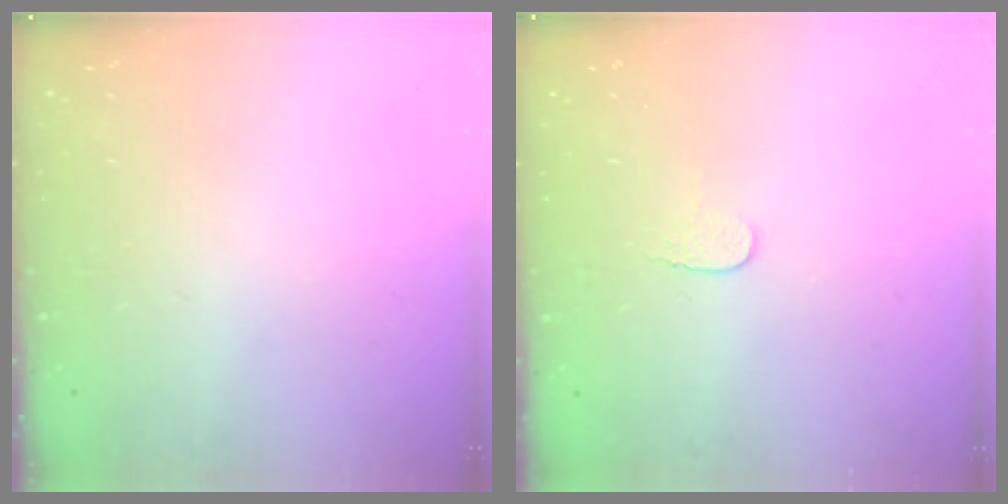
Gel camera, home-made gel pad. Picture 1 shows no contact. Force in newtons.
{"total": 3.6, "press": 3.6, "slide": 0.4}